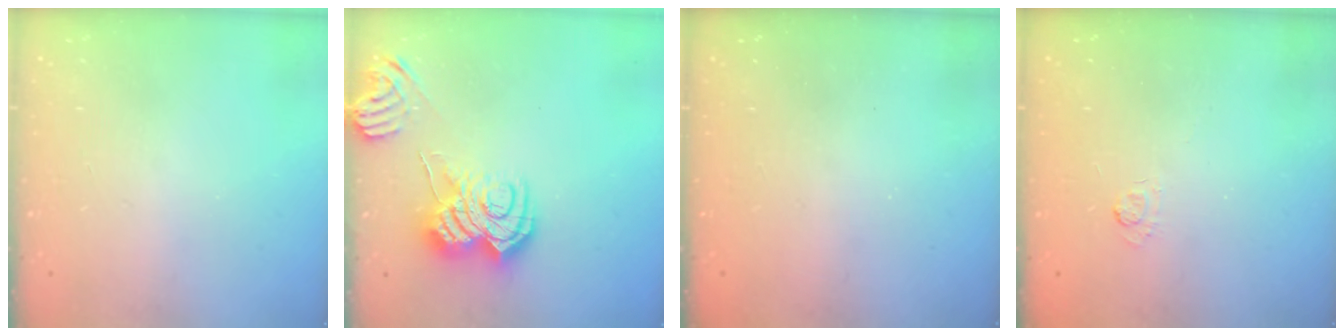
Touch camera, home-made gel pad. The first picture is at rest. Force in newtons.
{"total": 13.0, "press": 13.0, "slide": 1.0}
{"total": 2.4, "press": 2.3, "slide": 0.8}
{"total": 2.1, "press": 1.5, "slide": 1.4}